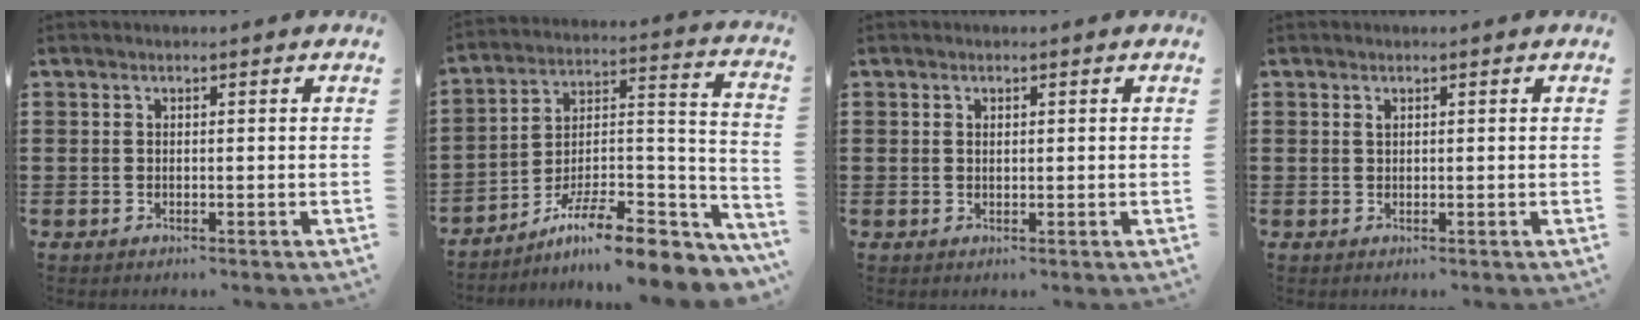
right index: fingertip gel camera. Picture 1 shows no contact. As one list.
[{"total": 10.7, "force": [-8.1, 2.3, 6.6], "torque": [-0.103, 0.014, -0.150]}, {"total": 0.6, "force": [0.1, 0.3, 0.4], "torque": [-0.010, 0.001, 0.002]}, {"total": 0.5, "force": [0.3, 0.2, 0.4], "torque": [-0.009, 0.002, 0.006]}]